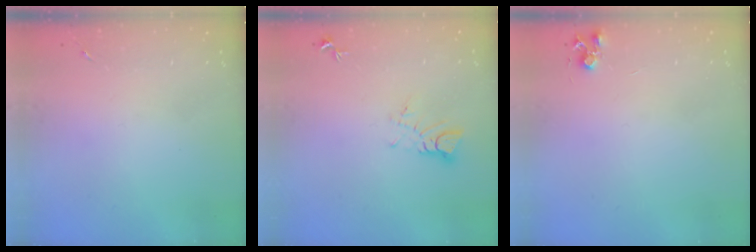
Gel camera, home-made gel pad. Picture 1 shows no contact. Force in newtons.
{"total": 4.4, "press": 4.4, "slide": 0.3}
{"total": 4.6, "press": 4.5, "slide": 0.7}